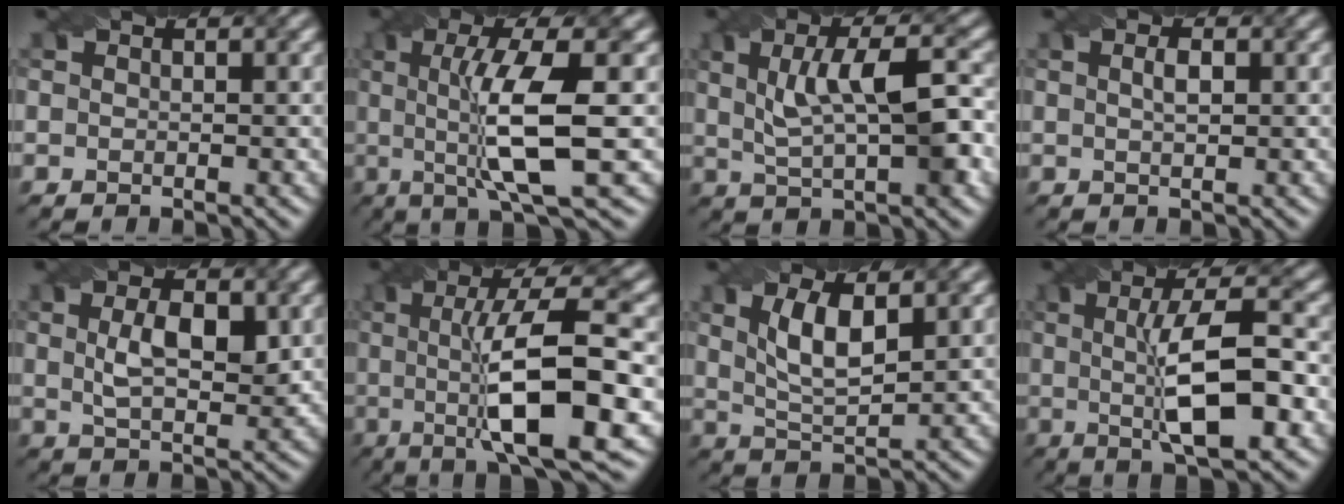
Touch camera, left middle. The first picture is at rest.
{"total": 9.1, "force": [0.2, 2.0, 8.9], "torque": [-0.147, -0.003, 0.007]}
{"total": 7.5, "force": [1.4, 2.4, 7.0], "torque": [-0.118, 0.009, 0.024]}
{"total": 1.4, "force": [0.4, 0.5, 1.3], "torque": [-0.023, 0.002, 0.008]}
{"total": 4.8, "force": [1.0, 2.2, 4.1], "torque": [-0.082, 0.000, 0.020]}
{"total": 11.4, "force": [-0.5, 2.5, 11.1], "torque": [-0.171, 0.005, -0.007]}
{"total": 4.8, "force": [1.6, 1.7, 4.2], "torque": [-0.092, -0.002, 0.033]}
{"total": 9.1, "force": [-0.2, 2.3, 8.8], "torque": [-0.135, 0.007, -0.004]}